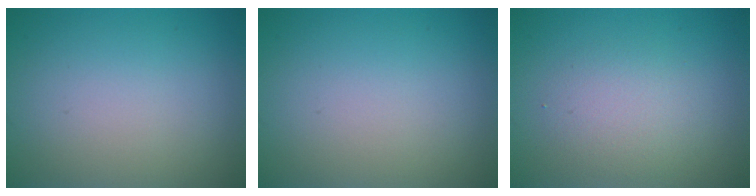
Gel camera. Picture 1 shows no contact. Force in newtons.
{"total": 0.0}
{"total": 2.8, "press": 2.8, "slide": 0.2}